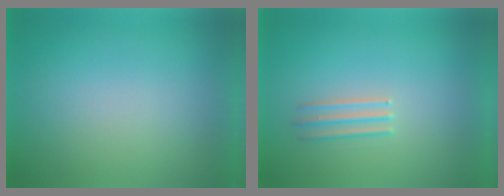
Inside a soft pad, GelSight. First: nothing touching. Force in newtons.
{"total": 2.7}